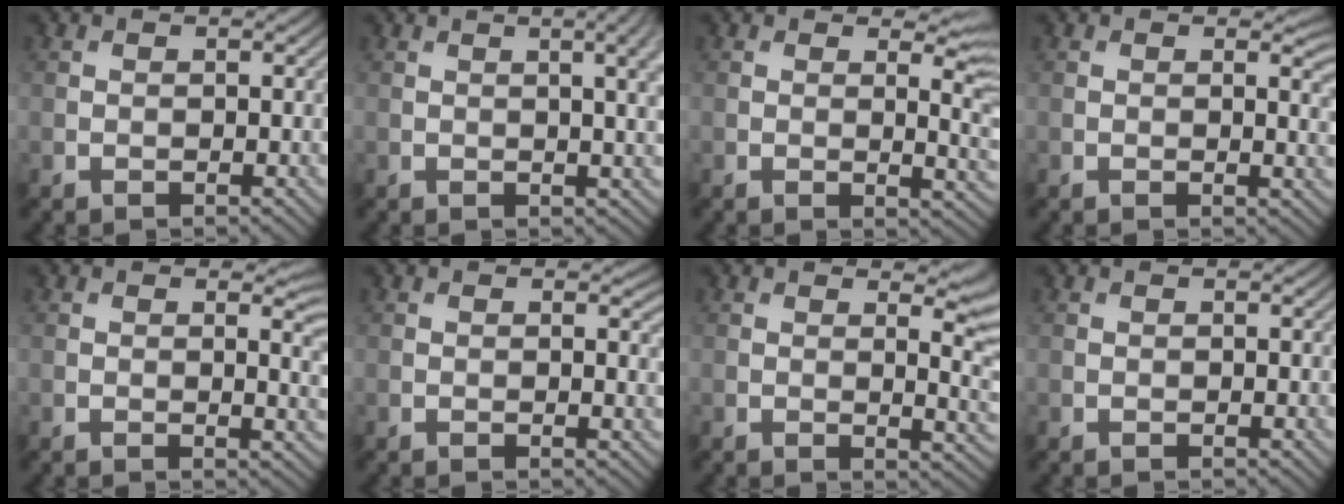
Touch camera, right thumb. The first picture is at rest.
{"total": 5.9, "force": [1.8, 1.7, 5.4], "torque": [-0.061, 0.016, 0.017]}
{"total": 4.5, "force": [1.7, 1.7, 3.8], "torque": [-0.053, -0.009, 0.026]}
{"total": 2.3, "force": [0.6, 0.8, 2.0], "torque": [-0.026, -0.005, 0.008]}
{"total": 3.1, "force": [1.0, 1.0, 2.7], "torque": [-0.037, -0.005, 0.015]}
{"total": 1.0, "force": [0.3, 0.3, 0.9], "torque": [-0.009, -0.006, 0.004]}
{"total": 5.0, "force": [2.2, 1.6, 4.1], "torque": [-0.049, -0.005, 0.036]}
{"total": 0.0}